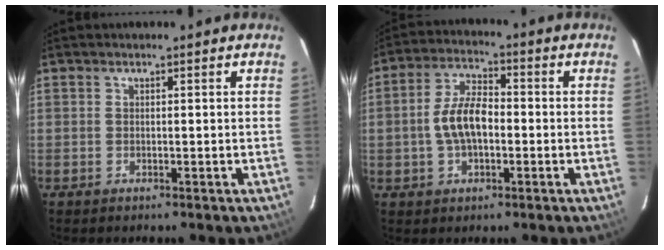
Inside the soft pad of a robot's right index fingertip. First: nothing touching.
{"total": 8.4, "force": [-1.2, 4.5, 7.0], "torque": [-0.140, 0.014, -0.018]}